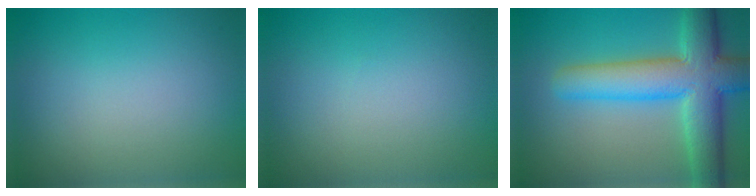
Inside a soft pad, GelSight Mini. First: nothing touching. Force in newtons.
{"total": 0.0}
{"total": 9.3, "press": 9.3, "slide": 0.4}